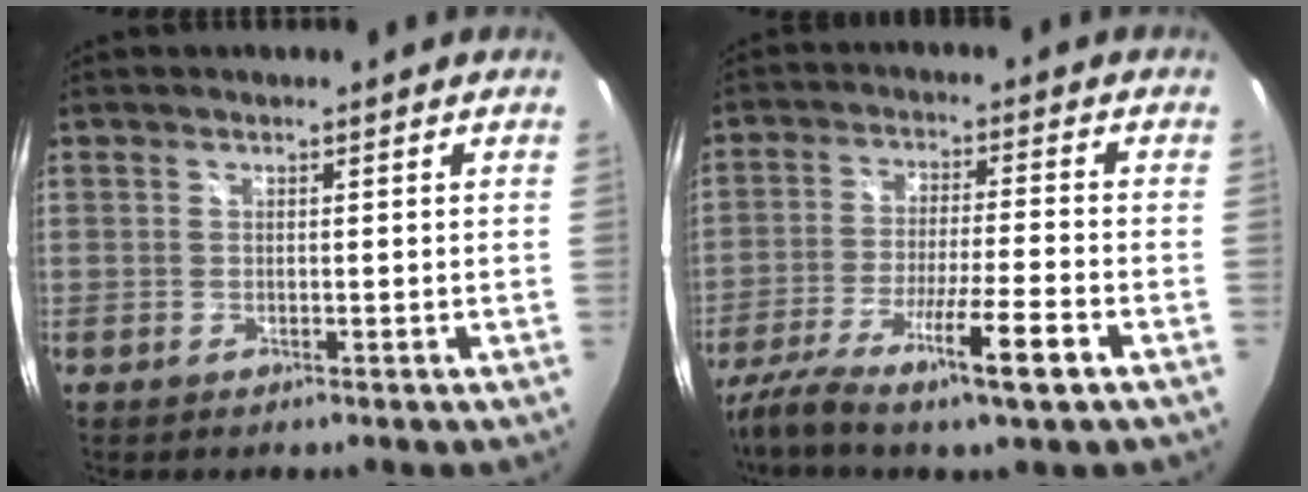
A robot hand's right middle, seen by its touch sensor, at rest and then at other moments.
{"total": 14.1, "force": [-9.5, 0.4, 10.4], "torque": [-0.211, -0.035, -0.164]}